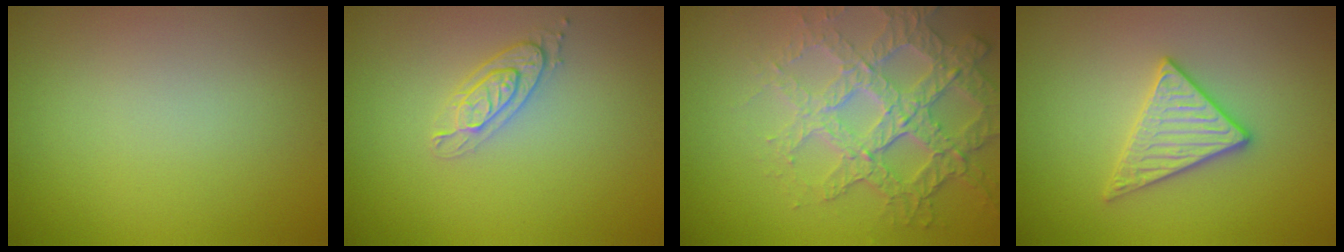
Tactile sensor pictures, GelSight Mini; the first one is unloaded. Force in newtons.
{"total": 2.0, "press": 2.0, "slide": 0.5}
{"total": 5.8, "press": 4.9, "slide": 3.1}
{"total": 2.9, "press": 2.8, "slide": 0.7}